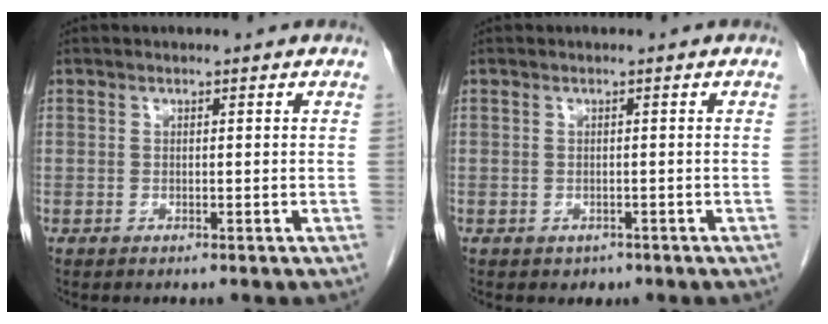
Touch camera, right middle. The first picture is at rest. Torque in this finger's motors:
{"motor_torque": [0.27, -0.34, -0.03, -0.01]}